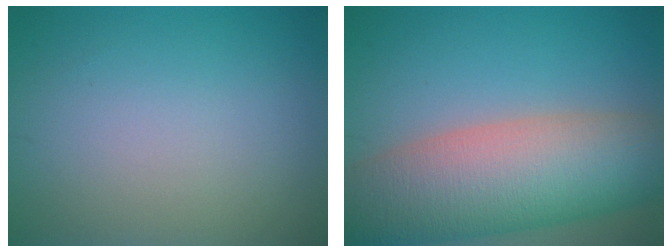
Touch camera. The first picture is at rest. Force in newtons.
{"total": 12.4, "press": 12.4, "slide": 0.5}